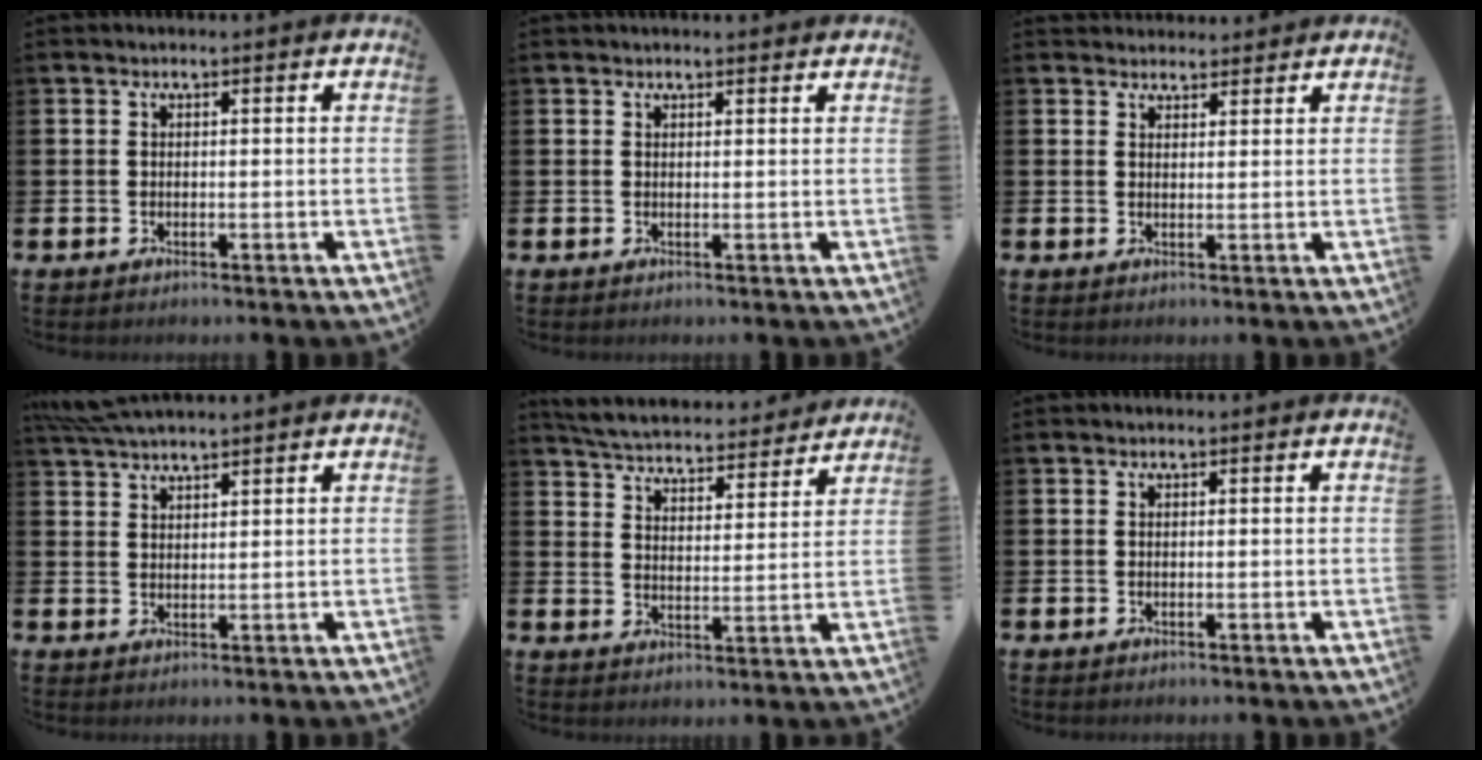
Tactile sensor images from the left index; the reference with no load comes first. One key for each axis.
{"total": 0.9, "fx": 0.9, "fy": 0.2, "fz": 0.1, "tx": 0.011, "ty": -0.002, "tz": 0.014}
{"total": 2.4, "fx": 2.3, "fy": 0.7, "fz": -0.2, "tx": 0.012, "ty": -0.011, "tz": 0.040}
{"total": 4.4, "fx": 4.1, "fy": 0.3, "fz": 1.5, "tx": -0.038, "ty": -0.010, "tz": 0.076}
{"total": 5.6, "fx": 5.5, "fy": 0.9, "fz": 0.5, "tx": -0.028, "ty": -0.043, "tz": 0.093}
{"total": 0.0}